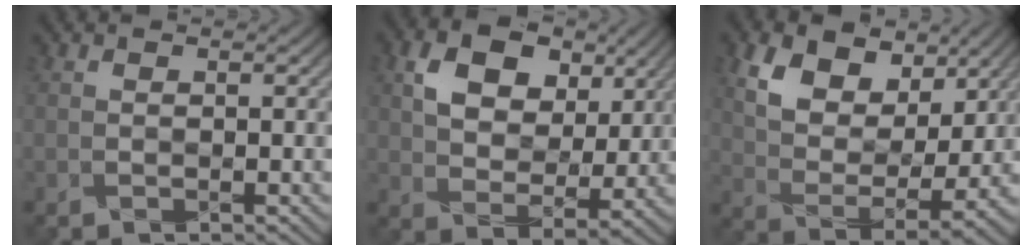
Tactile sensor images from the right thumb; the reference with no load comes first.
{"total": 9.9, "force": [4.7, 6.4, 5.8], "torque": [-0.115, 0.000, 0.083]}
{"total": 10.3, "force": [5.9, 5.9, 6.0], "torque": [-0.125, 0.002, 0.104]}